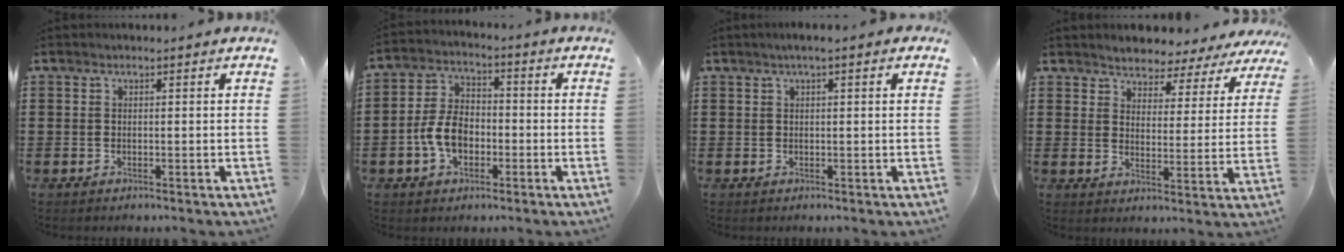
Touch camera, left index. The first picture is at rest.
{"total": 7.0, "force": [-2.2, 4.5, 4.8], "torque": [-0.120, 0.003, -0.050]}
{"total": 1.6, "force": [0.8, 0.1, 1.4], "torque": [-0.029, 0.002, 0.014]}
{"total": 3.9, "force": [3.8, 0.5, -0.6], "torque": [-0.016, -0.031, 0.063]}